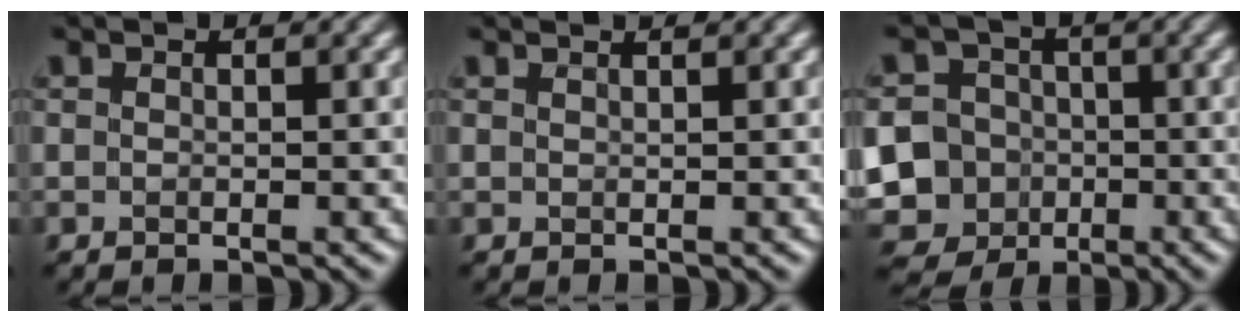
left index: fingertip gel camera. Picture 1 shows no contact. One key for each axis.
{"total": 0.6, "fx": 0.6, "fy": 0.0, "fz": 0.0, "tx": -0.003, "ty": 0.003, "tz": 0.013}
{"total": 13.5, "fx": -4.2, "fy": 12.3, "fz": 3.5, "tx": -0.117, "ty": -0.018, "tz": -0.092}